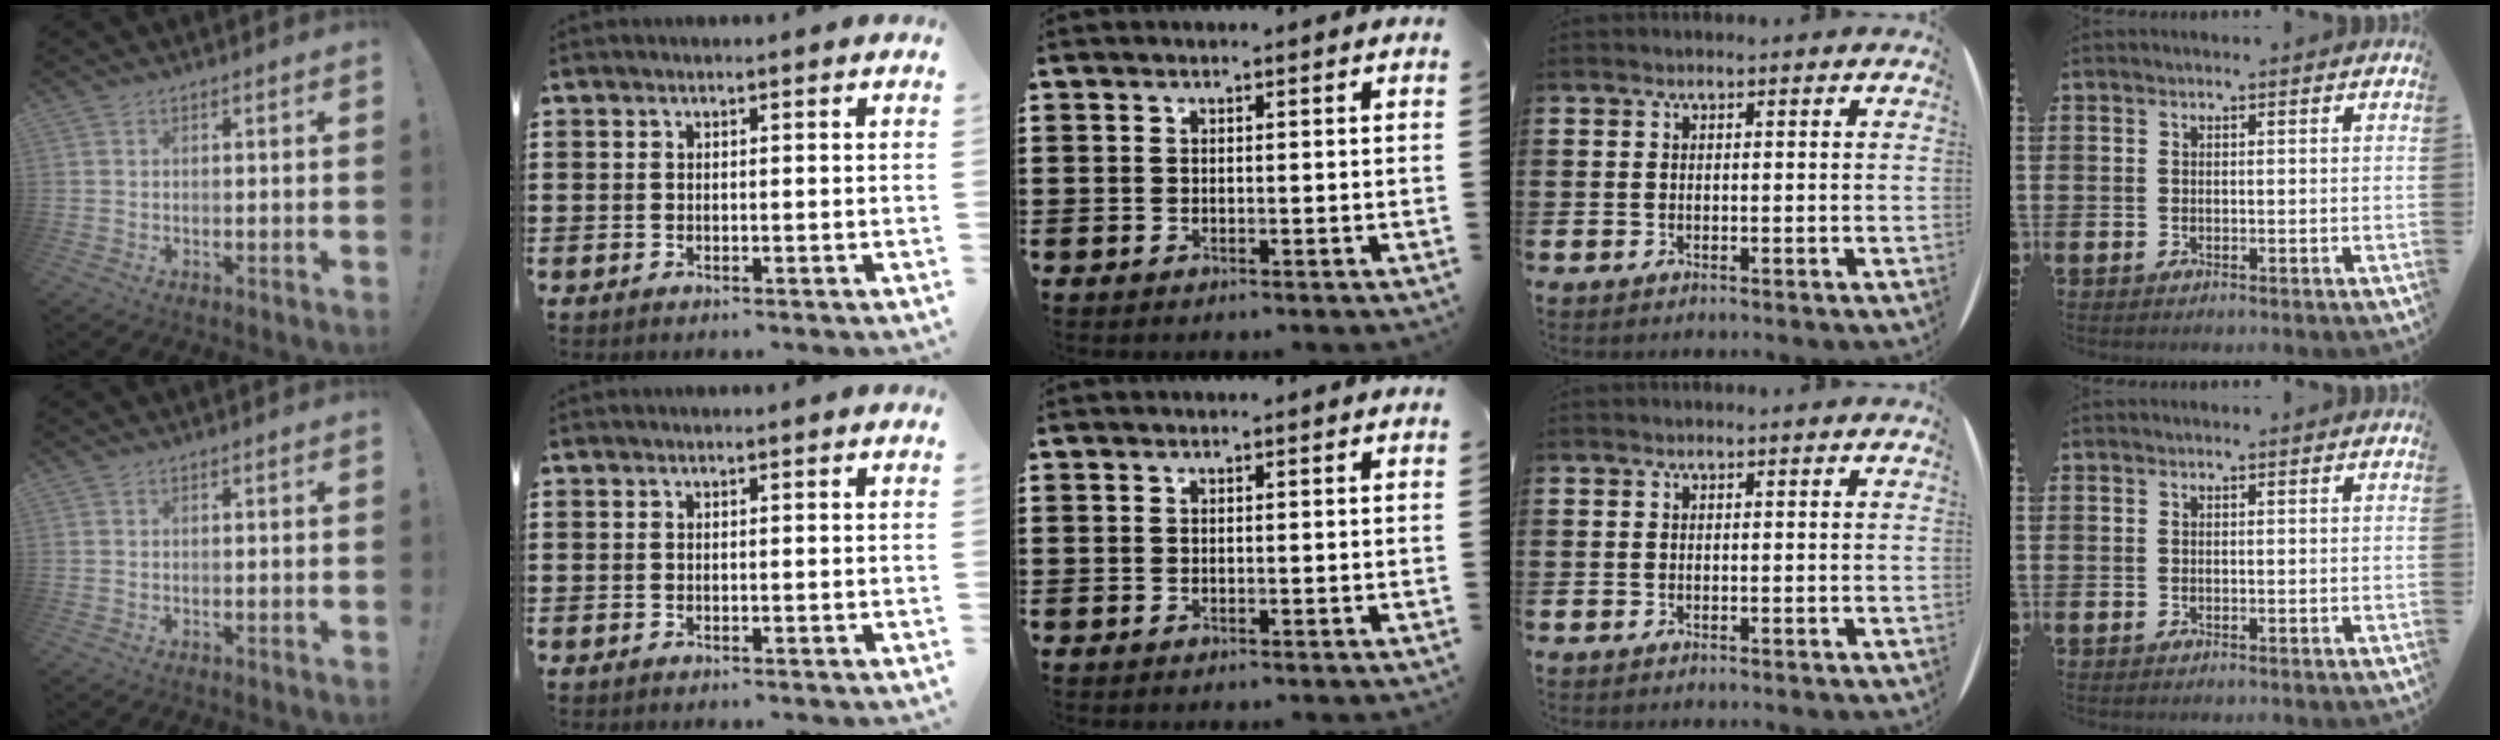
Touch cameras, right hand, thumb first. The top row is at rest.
{}